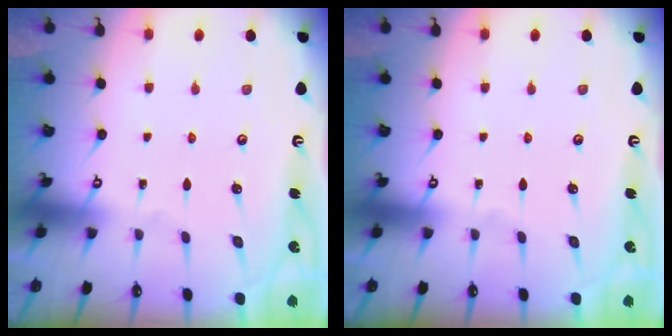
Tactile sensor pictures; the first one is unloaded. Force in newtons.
{"total": 0.0}